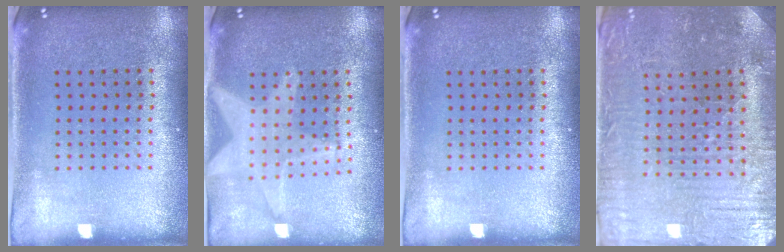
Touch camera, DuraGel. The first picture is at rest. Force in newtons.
{"total": 1.9, "press": 1.6, "slide": 1.0}
{"total": 0.0}
{"total": 2.0, "press": 1.9, "slide": 0.4}